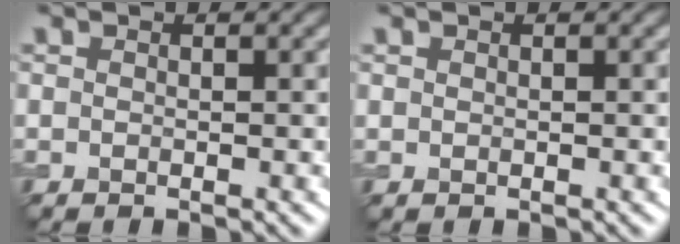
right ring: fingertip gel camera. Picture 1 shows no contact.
{"total": 0.0}